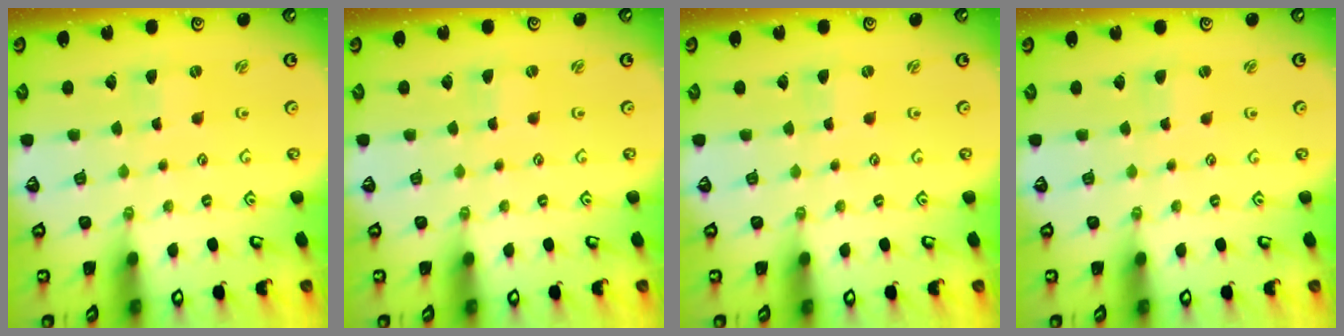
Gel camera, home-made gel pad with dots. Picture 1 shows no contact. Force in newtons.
{"total": 0.0}
{"total": 0.0}
{"total": 2.1, "press": 2.0, "slide": 0.4}